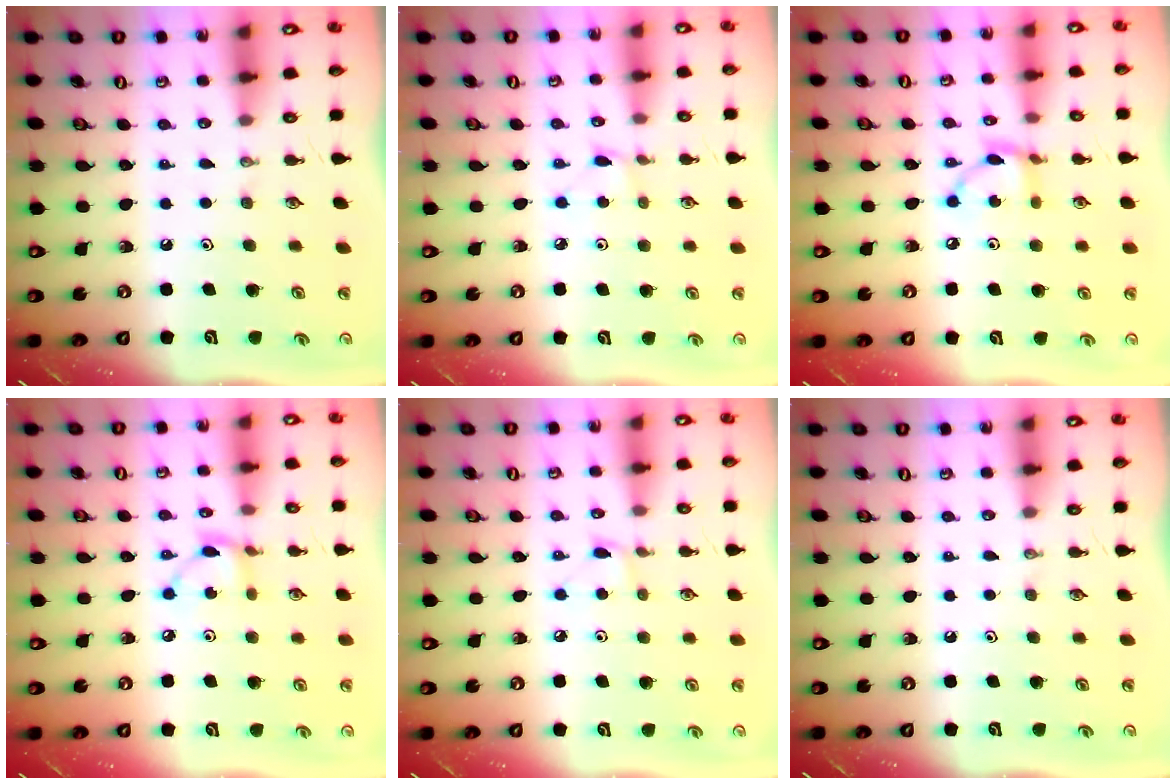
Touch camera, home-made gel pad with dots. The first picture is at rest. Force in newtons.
{"total": 2.1, "press": 2.1, "slide": 0.2}
{"total": 7.1, "press": 7.1, "slide": 0.1}
{"total": 4.4, "press": 4.4, "slide": 0.1}
{"total": 3.7, "press": 3.7, "slide": 0.4}
{"total": 0.0}